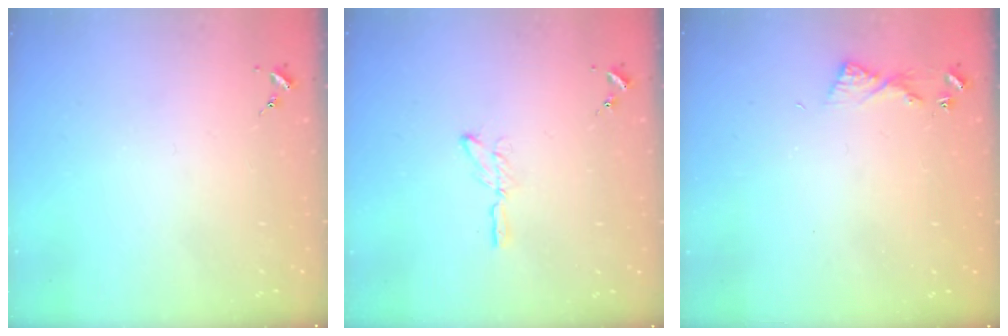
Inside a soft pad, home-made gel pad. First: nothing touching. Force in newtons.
{"total": 4.5, "press": 4.5, "slide": 0.5}
{"total": 4.8, "press": 4.7, "slide": 0.5}